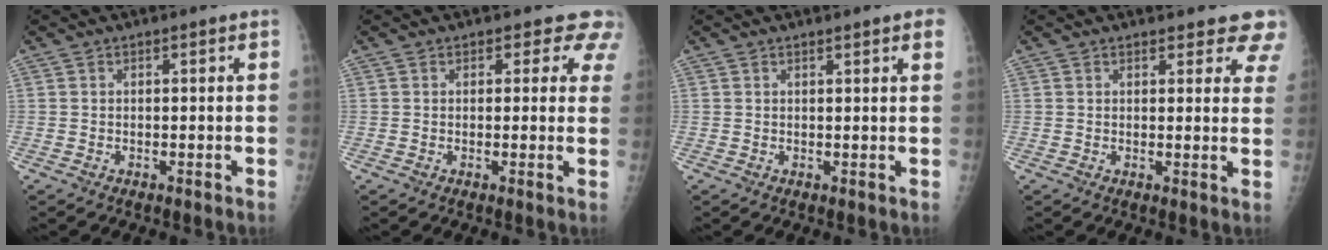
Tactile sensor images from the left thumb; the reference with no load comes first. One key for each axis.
{"total": 4.5, "fx": 3.7, "fy": 2.4, "fz": 0.4, "tx": 0.034, "ty": -0.018, "tz": 0.020}
{"total": 2.7, "fx": 1.8, "fy": 0.1, "fz": 2.0, "tx": -0.020, "ty": 0.000, "tz": 0.021}
{"total": 6.9, "fx": 6.3, "fy": 2.4, "fz": 1.4, "tx": 0.030, "ty": -0.026, "tz": 0.048}